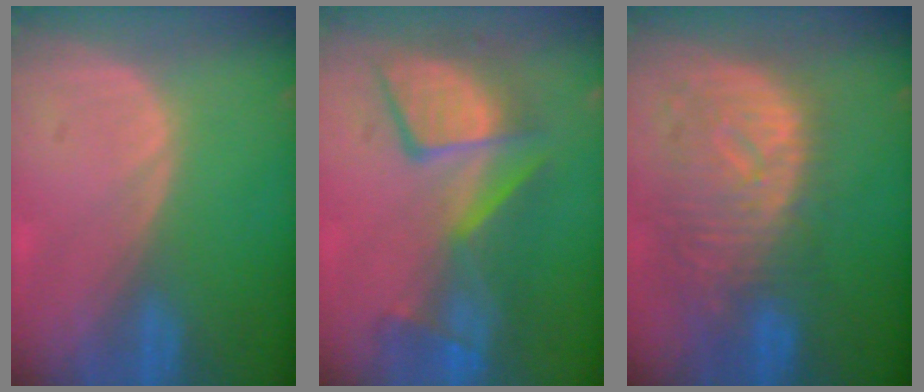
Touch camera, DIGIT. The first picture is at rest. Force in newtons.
{"total": 10.0, "press": 9.6, "slide": 2.7}
{"total": 10.9, "press": 9.7, "slide": 4.9}